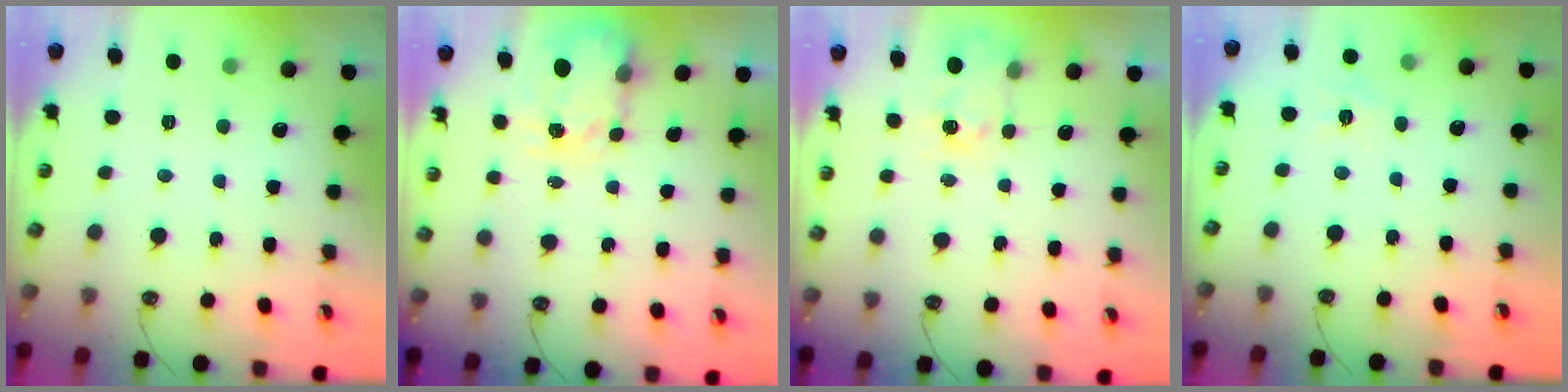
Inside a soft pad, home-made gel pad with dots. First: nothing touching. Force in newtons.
{"total": 3.7, "press": 3.7, "slide": 0.4}
{"total": 3.4, "press": 3.4, "slide": 0.5}
{"total": 4.4, "press": 4.3, "slide": 0.6}